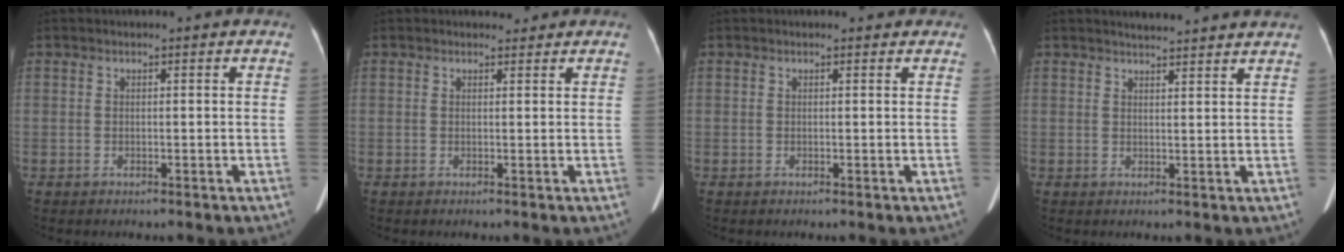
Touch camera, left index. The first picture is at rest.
{"total": 1.2, "force": [1.1, 0.5, -0.1], "torque": [-0.003, -0.004, 0.014]}
{"total": 1.2, "force": [1.0, 0.6, 0.2], "torque": [-0.006, 0.004, 0.005]}
{"total": 6.8, "force": [6.5, 0.0, 1.9], "torque": [-0.031, 0.017, 0.074]}